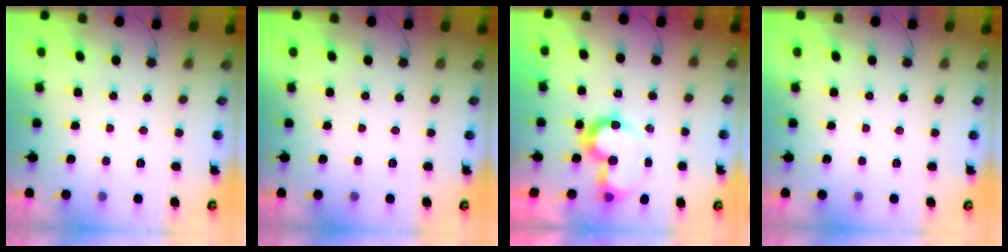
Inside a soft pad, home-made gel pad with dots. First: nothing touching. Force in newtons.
{"total": 0.0}
{"total": 8.7, "press": 8.4, "slide": 2.3}
{"total": 0.0}